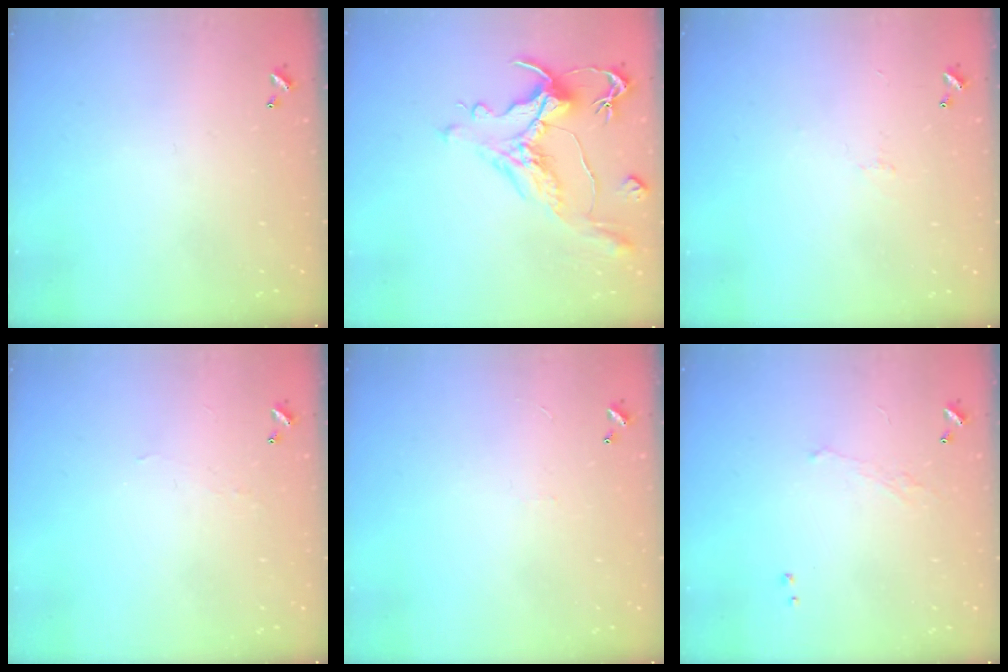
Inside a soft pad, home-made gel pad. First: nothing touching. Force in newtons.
{"total": 1.7, "press": 0.9, "slide": 1.4}
{"total": 0.6, "press": 0.4, "slide": 0.5}
{"total": 1.2, "press": 1.1, "slide": 0.3}
{"total": 1.3, "press": 1.3, "slide": 0.4}
{"total": 0.7, "press": 0.0, "slide": 0.7}